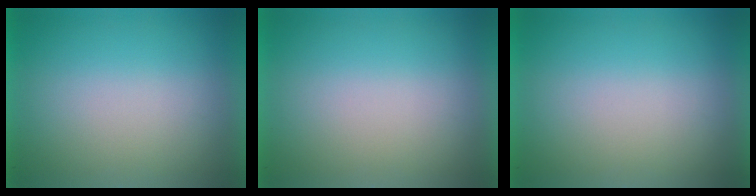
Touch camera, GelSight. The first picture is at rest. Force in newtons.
{"total": 0.0}
{"total": 0.0}